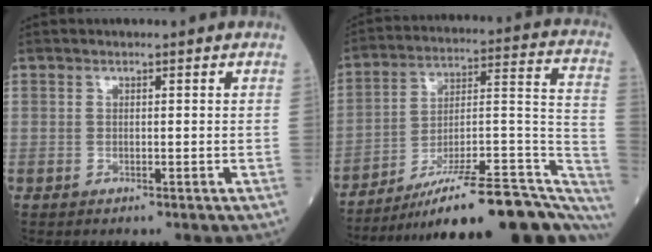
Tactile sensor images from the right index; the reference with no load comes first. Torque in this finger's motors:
{"motor_torque": [0.23, -1.31, 0.36, 0.21]}